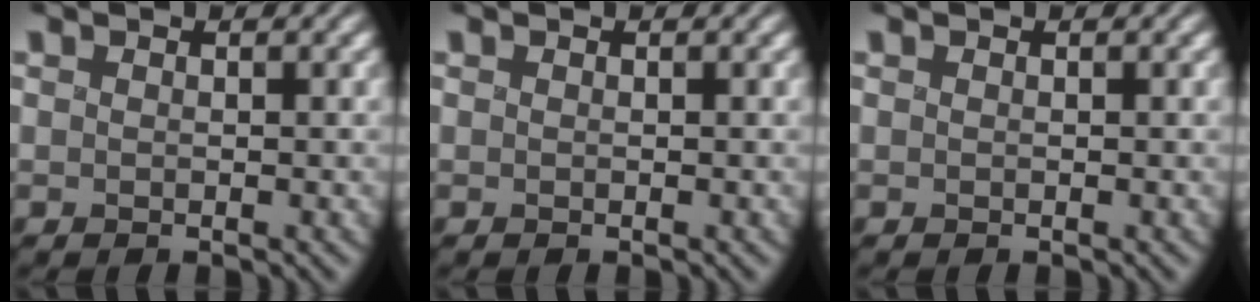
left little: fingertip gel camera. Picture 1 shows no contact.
{"total": 0.0}
{"total": 0.0}